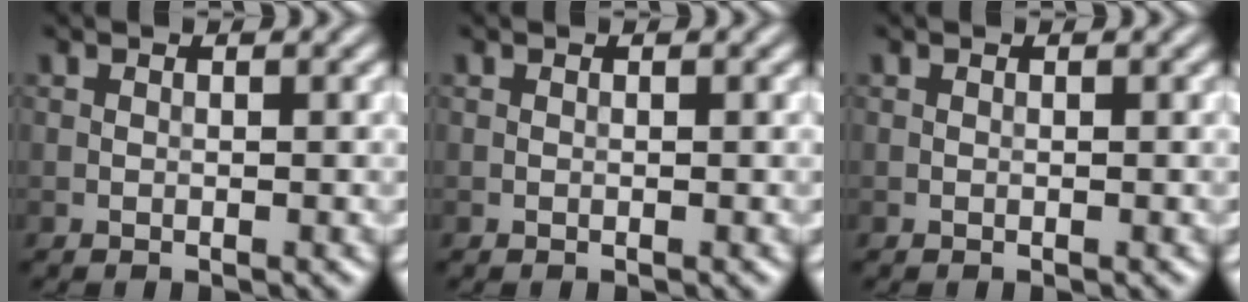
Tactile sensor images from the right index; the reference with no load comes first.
{"total": 0.0}
{"total": 0.0}